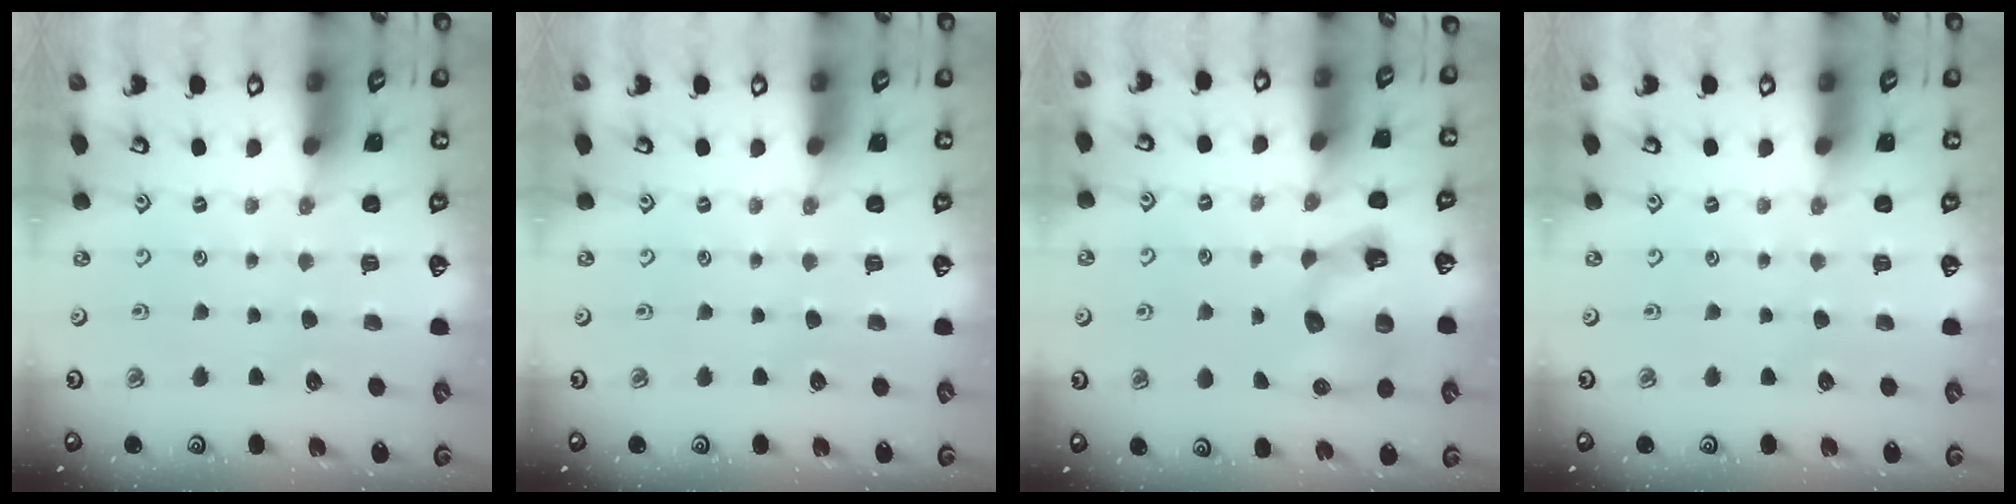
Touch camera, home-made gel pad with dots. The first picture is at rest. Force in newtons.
{"total": 0.0}
{"total": 9.6, "press": 9.6, "slide": 0.4}
{"total": 0.0}